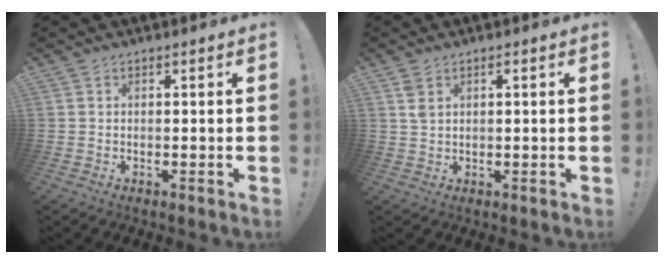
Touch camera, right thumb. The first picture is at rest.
{"total": 2.7, "force": [1.0, 1.7, 1.8], "torque": [-0.044, 0.009, 0.019]}